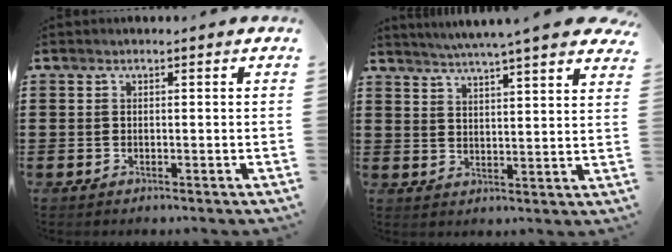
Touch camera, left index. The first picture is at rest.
{"total": 4.9, "force": [4.6, -0.5, 1.8], "torque": [-0.053, -0.024, 0.077]}